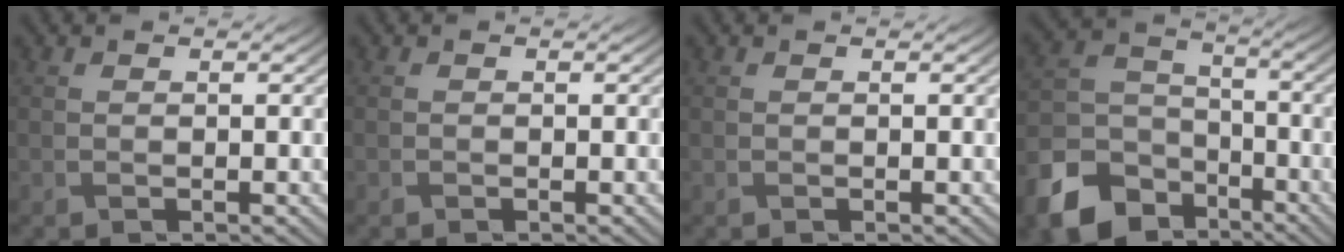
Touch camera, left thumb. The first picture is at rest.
{"total": 0.0}
{"total": 0.0}
{"total": 13.2, "force": [-8.1, 8.7, 5.8], "torque": [-0.178, -0.042, -0.144]}